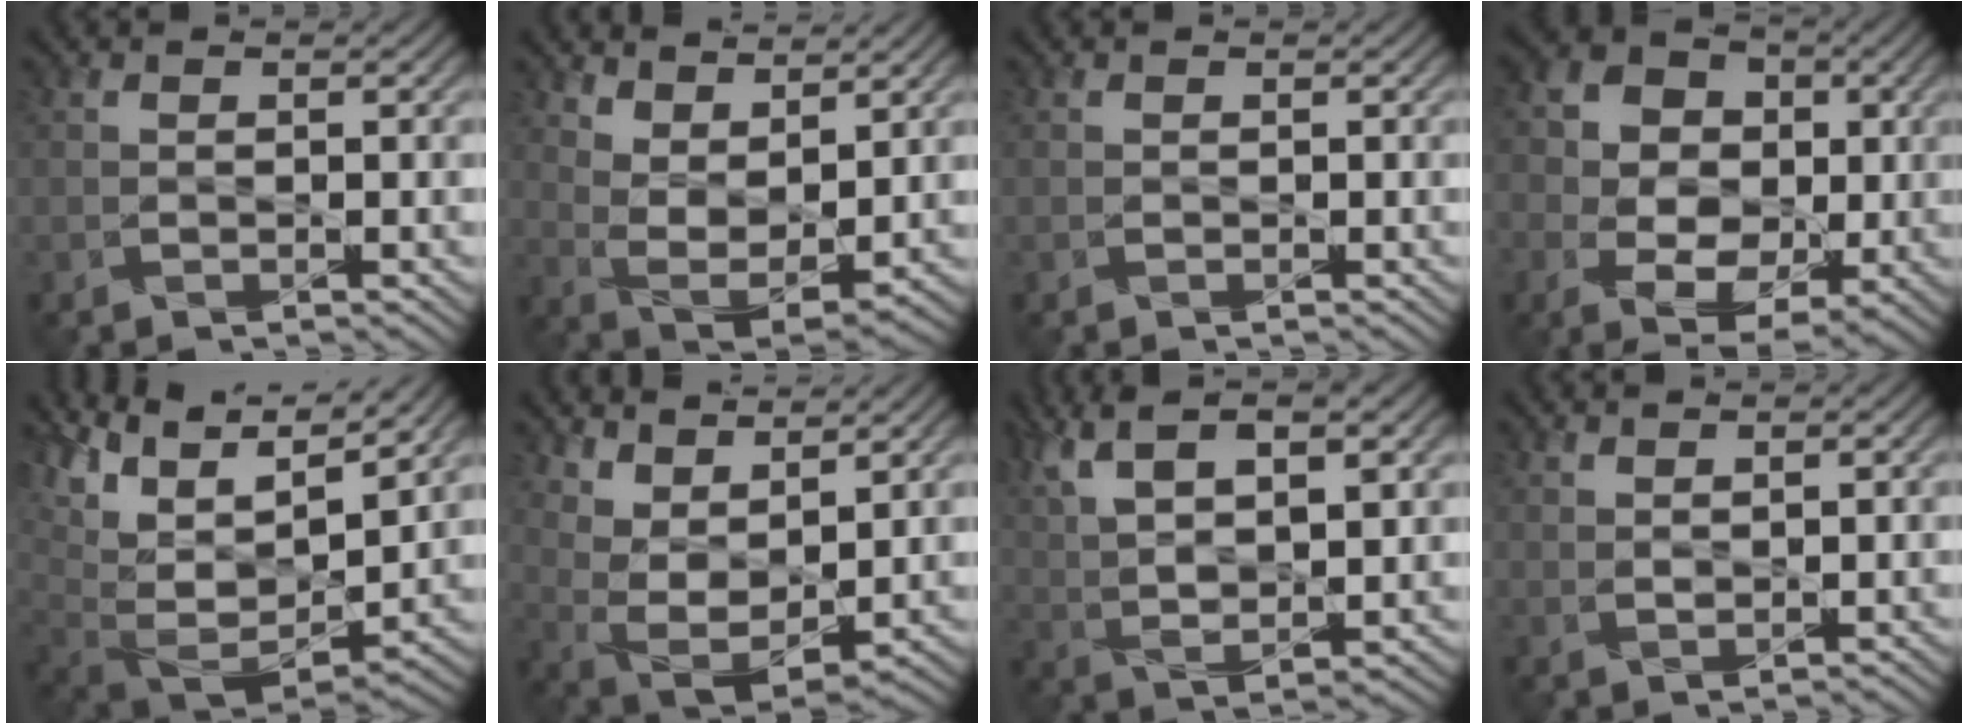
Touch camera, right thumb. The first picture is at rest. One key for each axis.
{"total": 6.8, "fx": 5.1, "fy": 2.3, "fz": 3.9, "tx": -0.087, "ty": -0.006, "tz": 0.099}
{"total": 0.0}
{"total": 9.6, "fx": -0.3, "fy": 7.8, "fz": 5.7, "tx": -0.129, "ty": -0.011, "tz": -0.005}
{"total": 14.7, "fx": 7.2, "fy": 7.0, "fz": 10.7, "tx": -0.231, "ty": 0.018, "tz": 0.144}
{"total": 8.0, "fx": 5.8, "fy": 2.7, "fz": 4.8, "tx": -0.118, "ty": -0.004, "tz": 0.110}
{"total": 12.4, "fx": 6.9, "fy": 4.5, "fz": 9.3, "tx": -0.214, "ty": 0.009, "tz": 0.120}
{"total": 0.9, "fx": 0.9, "fy": 0.0, "fz": 0.3, "tx": -0.008, "ty": -0.005, "tz": 0.020}